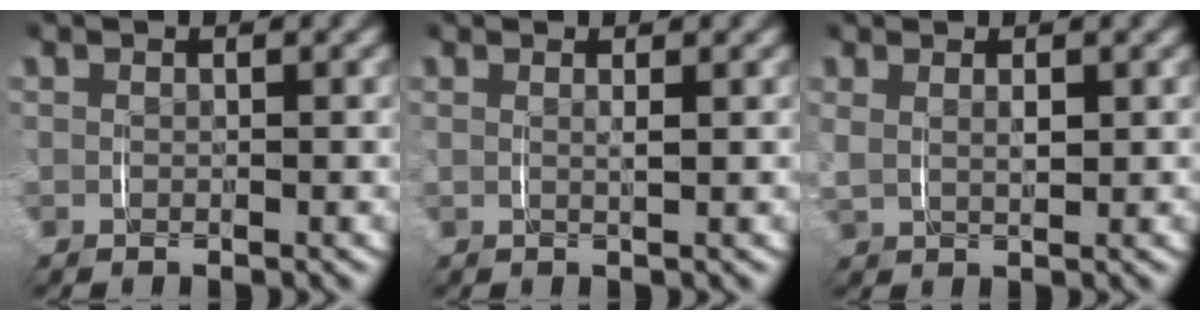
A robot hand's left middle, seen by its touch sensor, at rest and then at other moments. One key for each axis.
{"total": 0.9, "fx": 0.6, "fy": -0.2, "fz": 0.6, "tx": -0.010, "ty": -0.003, "tz": 0.011}
{"total": 1.9, "fx": 0.8, "fy": 1.1, "fz": 1.3, "tx": -0.035, "ty": -0.004, "tz": 0.018}